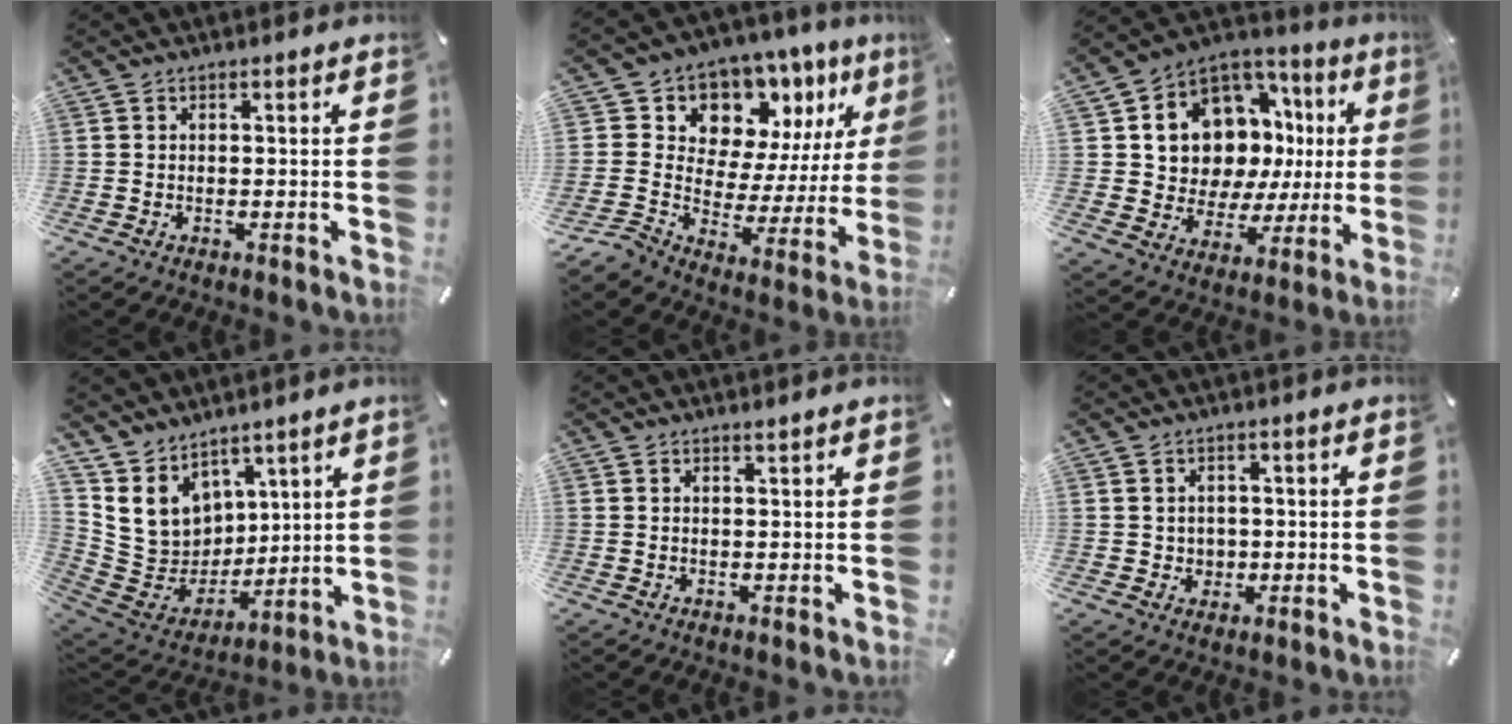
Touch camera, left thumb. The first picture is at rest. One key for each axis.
{"total": 11.7, "fx": 7.5, "fy": 8.8, "fz": 1.9, "tx": -0.029, "ty": -0.094, "tz": 0.142}
{"total": 11.3, "fx": 4.8, "fy": 9.3, "fz": 4.3, "tx": -0.076, "ty": -0.068, "tz": 0.095}
{"total": 11.4, "fx": 6.5, "fy": 9.3, "fz": 0.8, "tx": -0.039, "ty": -0.071, "tz": 0.141}
{"total": 0.7, "fx": 0.6, "fy": -0.1, "fz": 0.2, "tx": -0.005, "ty": -0.002, "tz": 0.012}
{"total": 2.8, "fx": 0.2, "fy": 2.8, "fz": 0.0, "tx": 0.001, "ty": 0.002, "tz": 0.001}